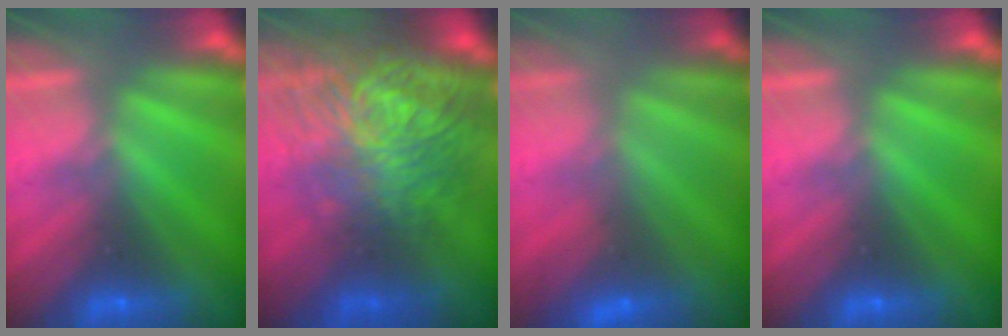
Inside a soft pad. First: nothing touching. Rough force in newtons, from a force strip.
{"total": 7.9}
{"total": 2.5}
{"total": 0.0}